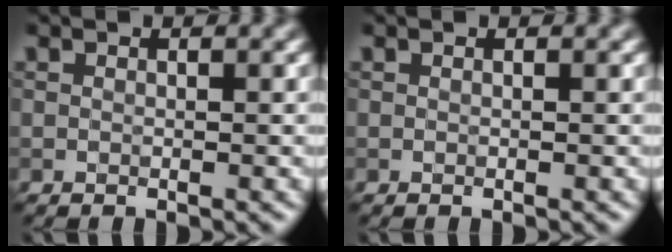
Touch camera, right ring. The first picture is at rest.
{"total": 0.0}